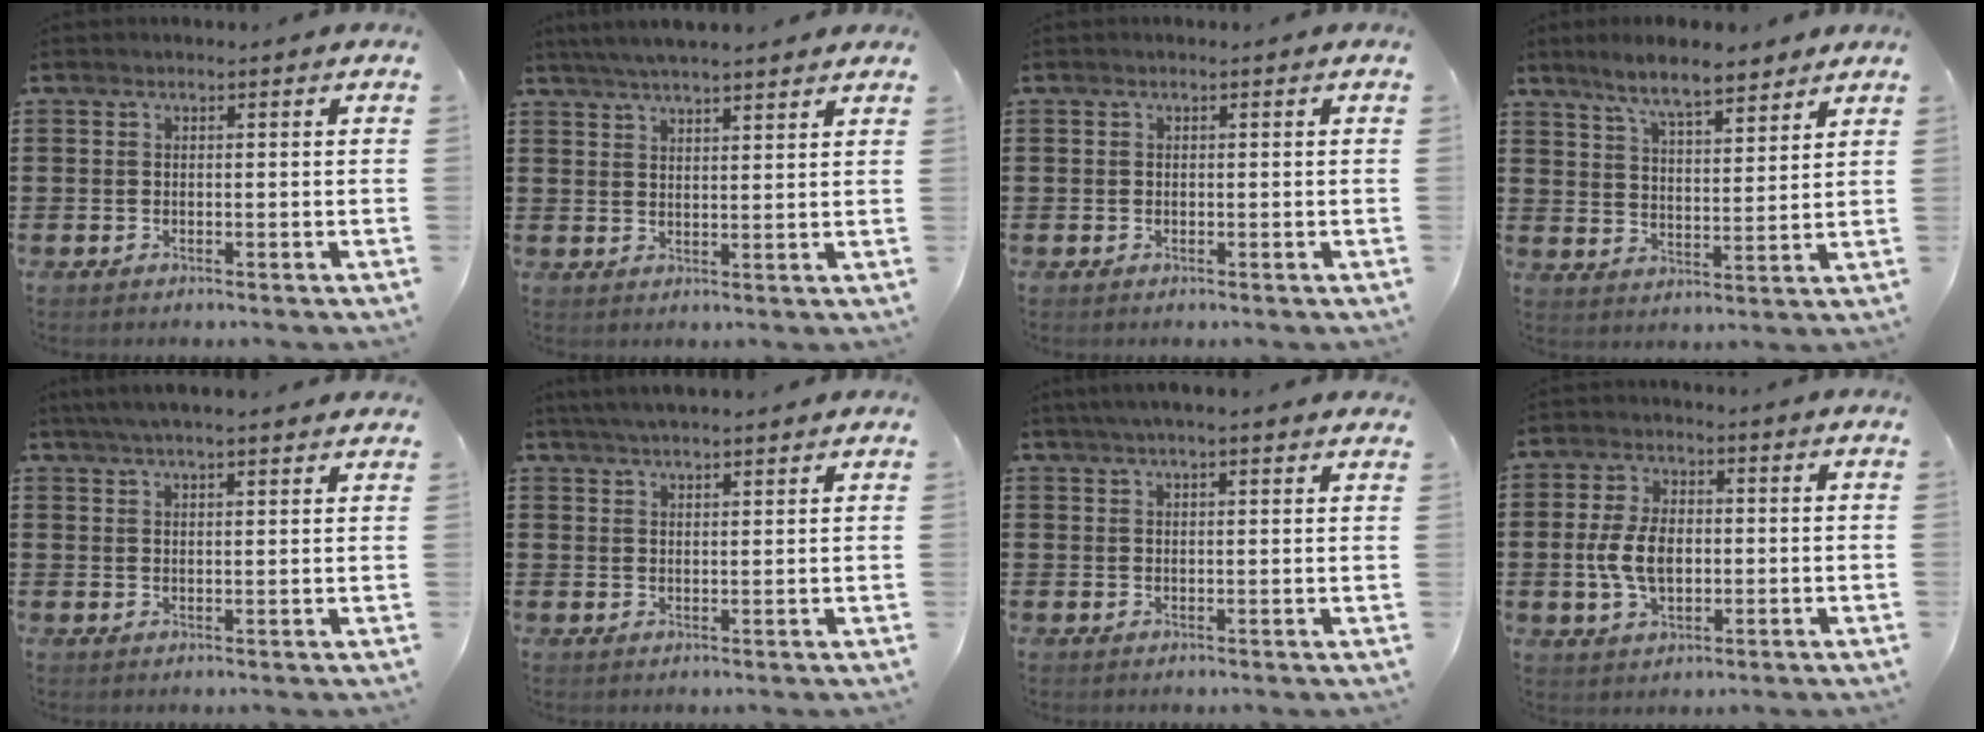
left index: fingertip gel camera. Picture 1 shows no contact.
{"total": 3.8, "force": [3.5, -0.1, 1.4], "torque": [-0.037, -0.008, 0.062]}
{"total": 0.0}
{"total": 6.8, "force": [6.0, 1.0, 3.0], "torque": [-0.080, -0.019, 0.107]}
{"total": 3.4, "force": [3.1, -0.1, 1.4], "torque": [-0.036, -0.003, 0.056]}
{"total": 3.0, "force": [2.8, 0.0, 0.9], "torque": [-0.025, -0.002, 0.053]}
{"total": 2.7, "force": [2.3, 0.0, 1.4], "torque": [-0.033, 0.001, 0.042]}
{"total": 7.0, "force": [-0.3, 4.2, 5.5], "torque": [-0.127, 0.006, -0.012]}